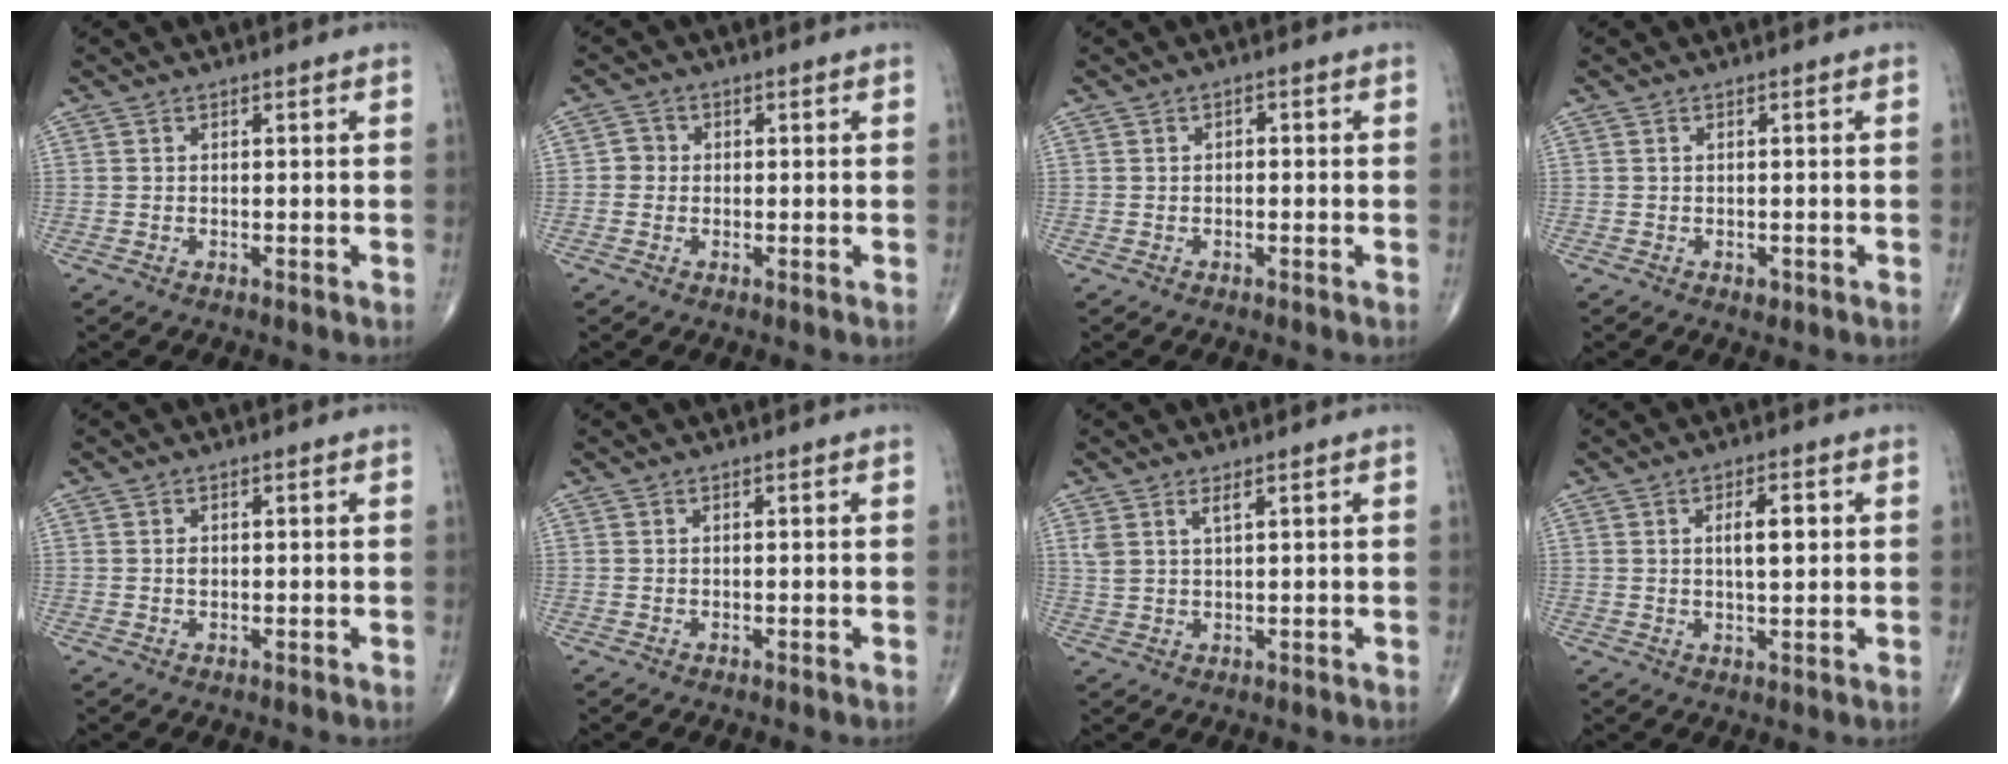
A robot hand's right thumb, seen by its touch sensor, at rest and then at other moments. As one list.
[{"total": 2.1, "force": [-0.2, 2.0, 0.6], "torque": [0.004, 0.007, -0.009]}, {"total": 0.9, "force": [-0.2, 0.7, 0.6], "torque": [0.001, 0.004, -0.008]}, {"total": 0.8, "force": [-0.4, 0.6, 0.4], "torque": [0.000, 0.000, -0.004]}, {"total": 0.9, "force": [0.1, 0.6, 0.6], "torque": [-0.008, 0.001, 0.000]}, {"total": 0.0}, {"total": 2.8, "force": [1.7, 0.7, 2.1], "torque": [-0.048, -0.006, 0.040]}, {"total": 5.1, "force": [1.1, 2.0, 4.6], "torque": [-0.066, -0.003, 0.016]}]